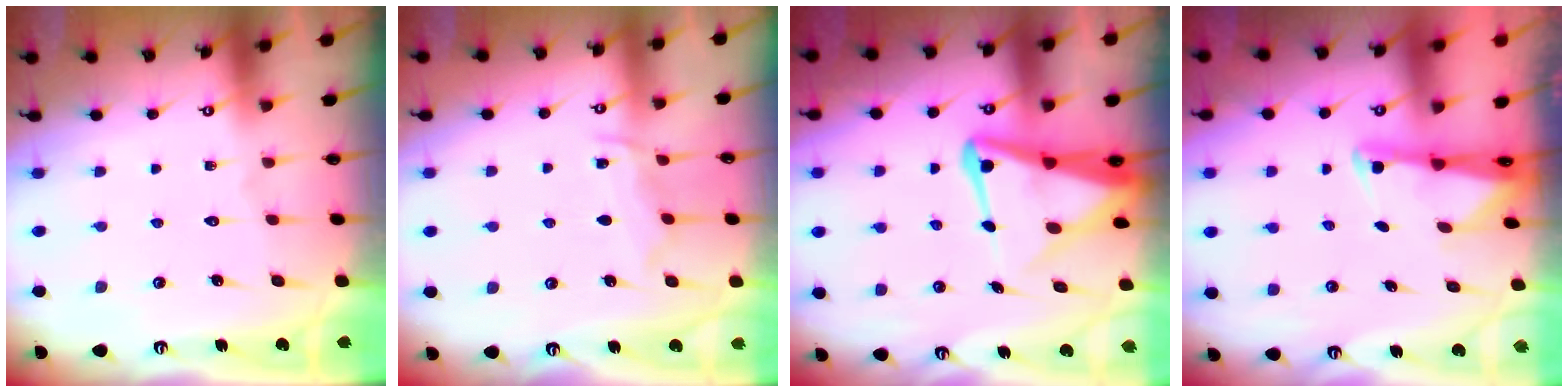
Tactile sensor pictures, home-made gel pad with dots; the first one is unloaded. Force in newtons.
{"total": 7.1, "press": 7.1, "slide": 0.8}
{"total": 7.9, "press": 7.9, "slide": 0.7}
{"total": 2.0, "press": 2.0, "slide": 0.3}